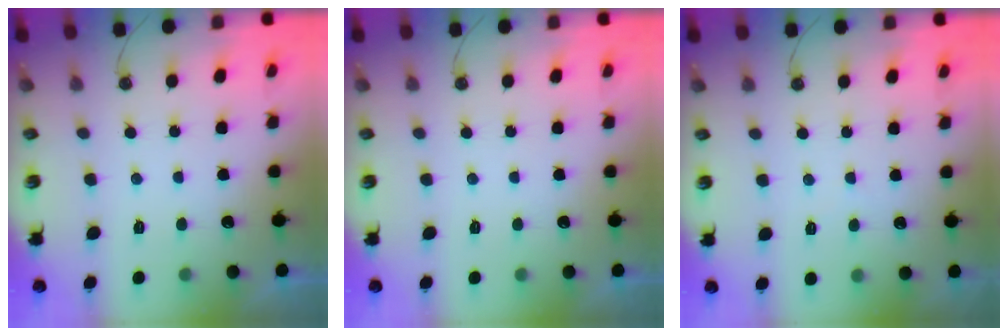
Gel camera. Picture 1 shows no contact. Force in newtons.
{"total": 0.0}
{"total": 2.7, "press": 2.7, "slide": 0.4}